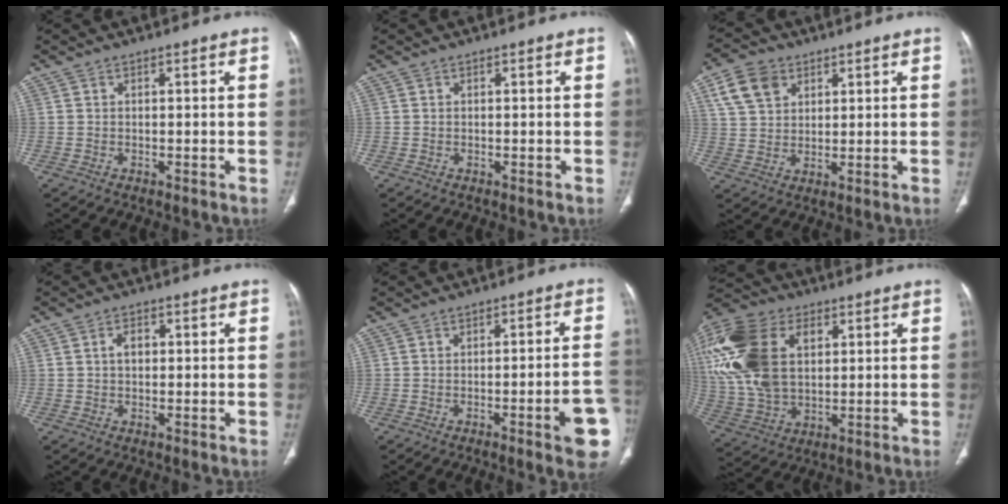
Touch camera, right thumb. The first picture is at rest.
{"total": 0.0}
{"total": 8.4, "force": [4.1, 6.1, 4.2], "torque": [-0.061, -0.007, 0.081]}
{"total": 2.9, "force": [0.5, 2.0, 2.1], "torque": [-0.031, 0.007, 0.009]}
{"total": 8.9, "force": [-3.4, 1.2, 8.1], "torque": [-0.094, 0.019, -0.041]}
{"total": 26.0, "force": [7.0, 16.8, 18.6], "torque": [-0.424, 0.017, 0.136]}